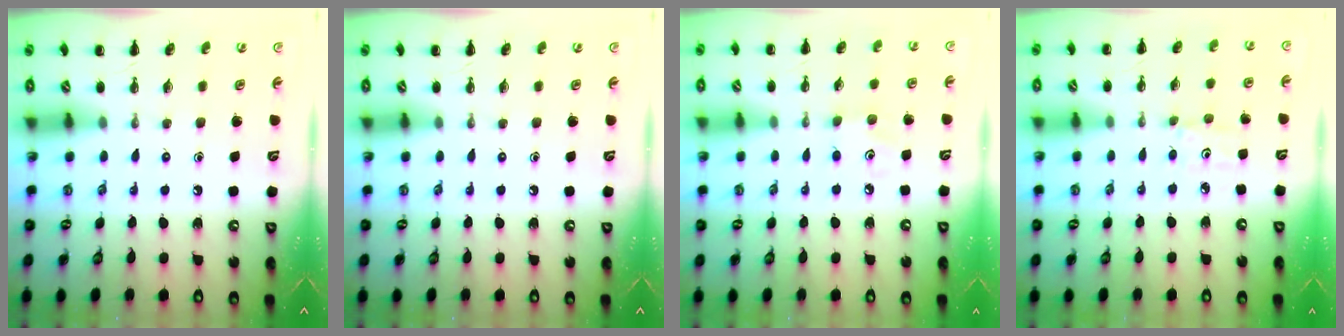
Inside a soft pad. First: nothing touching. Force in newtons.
{"total": 0.0}
{"total": 3.6, "press": 3.5, "slide": 1.0}
{"total": 3.8, "press": 3.7, "slide": 0.9}